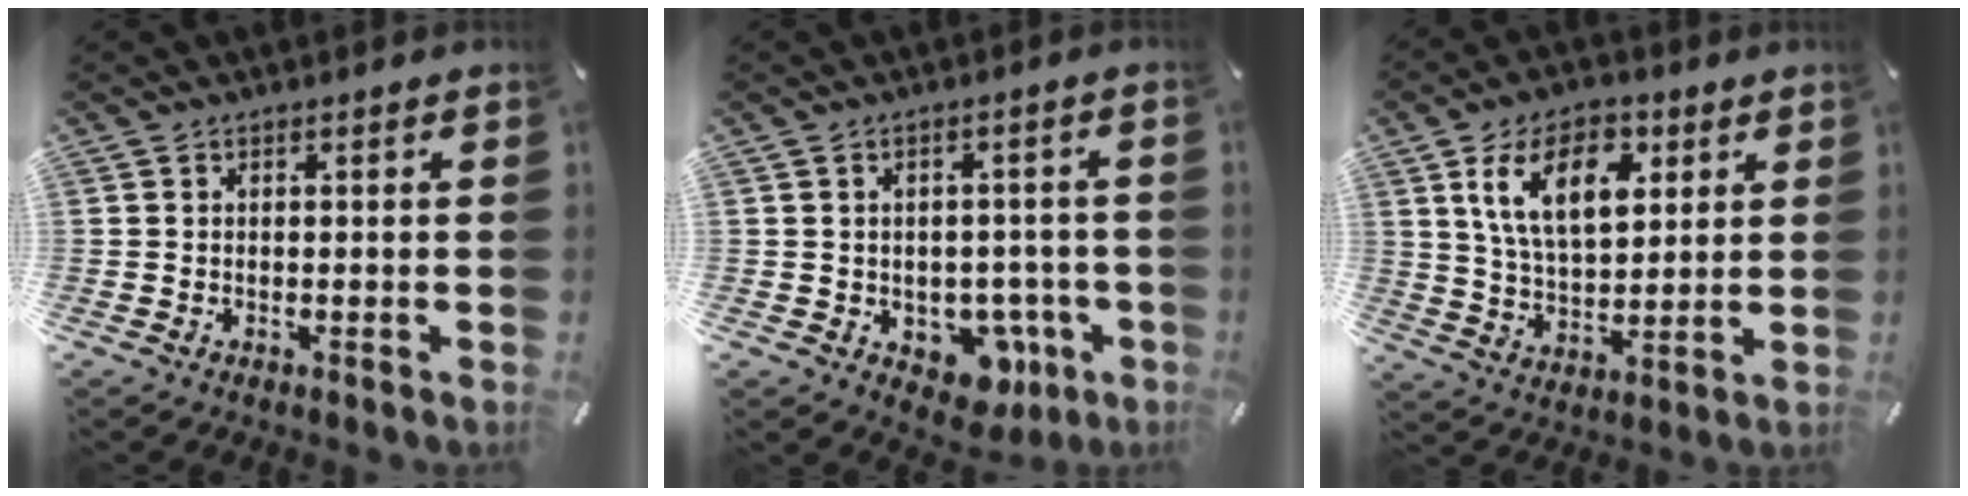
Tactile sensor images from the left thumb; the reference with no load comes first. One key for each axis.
{"total": 7.9, "fx": -2.3, "fy": 6.1, "fz": 4.4, "tx": -0.034, "ty": 0.009, "tz": -0.033}
{"total": 14.2, "fx": 6.1, "fy": 8.3, "fz": 9.8, "tx": -0.173, "ty": -0.001, "tz": 0.107}